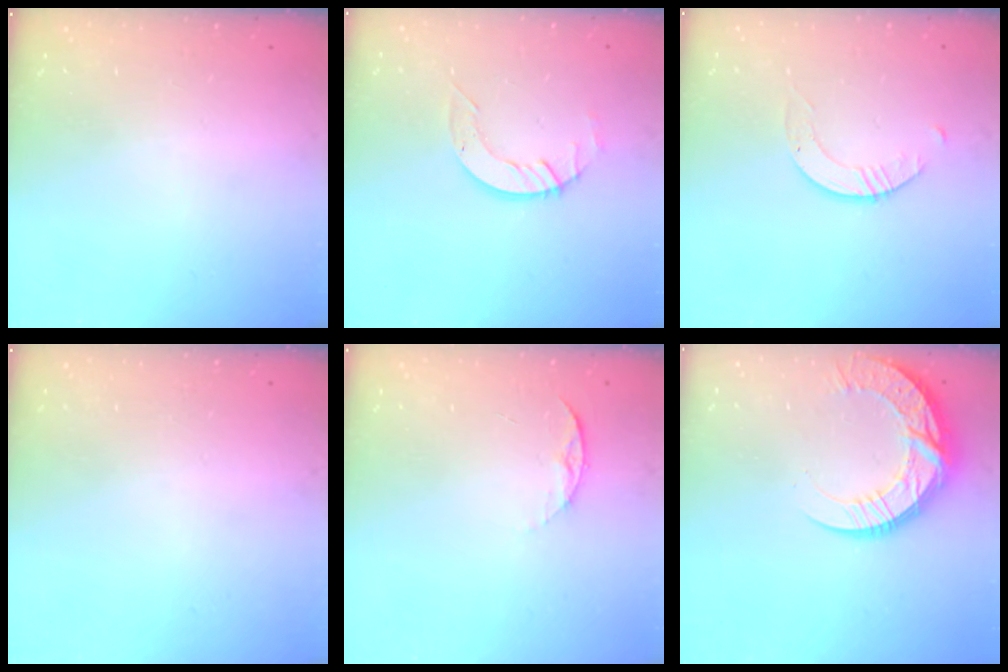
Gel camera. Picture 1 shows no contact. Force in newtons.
{"total": 4.8, "press": 4.8, "slide": 0.3}
{"total": 1.7, "press": 1.7, "slide": 0.2}
{"total": 0.0}
{"total": 5.2, "press": 5.2, "slide": 0.6}
{"total": 15.3, "press": 15.2, "slide": 1.4}